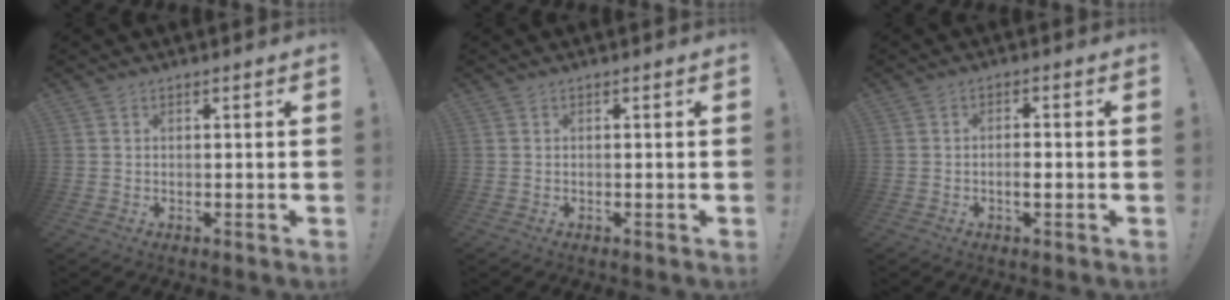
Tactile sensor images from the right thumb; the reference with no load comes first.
{"total": 0.0}
{"total": 2.7, "force": [-1.1, 0.9, 2.4], "torque": [-0.036, 0.000, -0.019]}